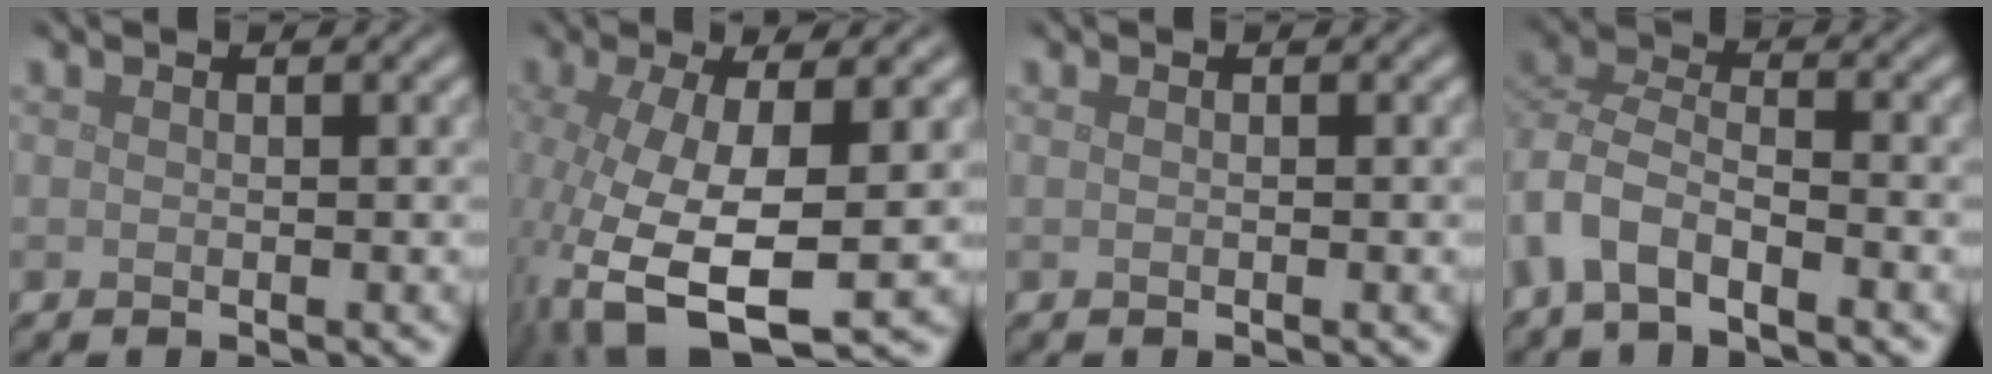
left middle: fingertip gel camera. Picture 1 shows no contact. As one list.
[{"total": 11.6, "force": [-3.1, 4.5, 10.2], "torque": [-0.230, -0.026, -0.048]}, {"total": 0.0}, {"total": 4.4, "force": [-2.5, 2.2, 2.9], "torque": [-0.056, 0.002, -0.059]}]